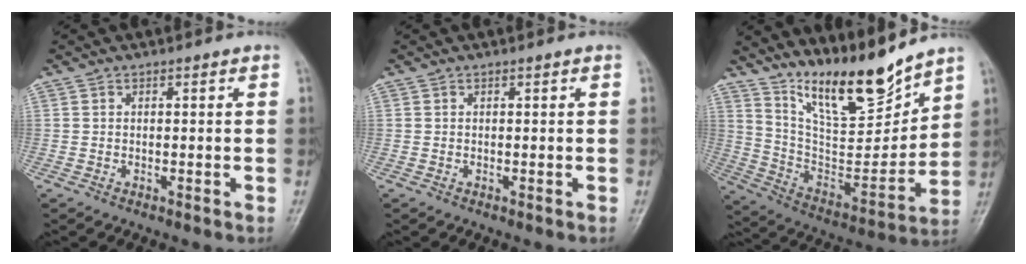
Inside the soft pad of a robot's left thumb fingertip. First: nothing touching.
{"total": 0.0}
{"total": 16.6, "force": [13.7, 3.7, 8.7], "torque": [-0.105, -0.094, 0.256]}